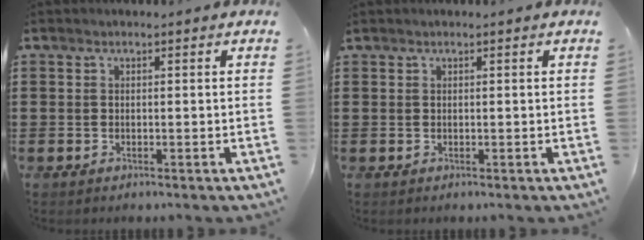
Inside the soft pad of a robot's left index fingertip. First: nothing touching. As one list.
[{"total": 0.0}]